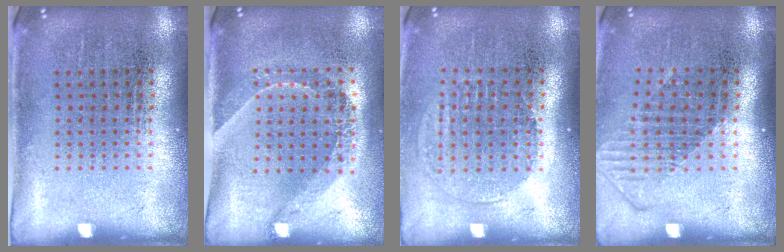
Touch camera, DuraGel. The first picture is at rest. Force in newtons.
{"total": 1.6, "press": 1.3, "slide": 1.0}
{"total": 1.4, "press": 1.1, "slide": 0.7}
{"total": 1.4, "press": 1.1, "slide": 0.9}